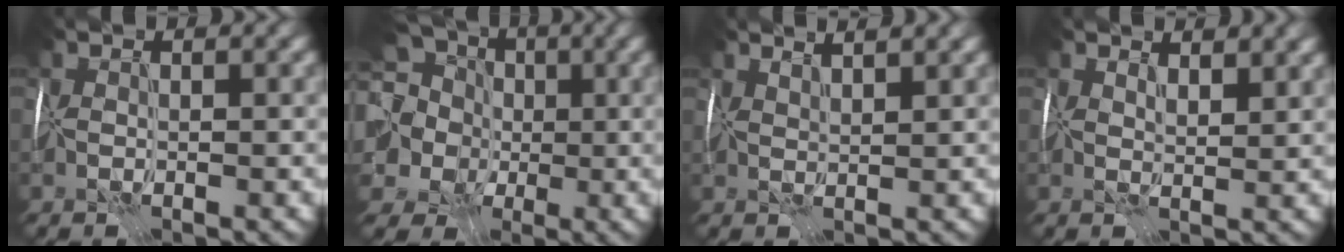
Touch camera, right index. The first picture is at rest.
{"total": 14.1, "force": [1.6, 12.0, 7.3], "torque": [-0.180, 0.022, -0.015]}
{"total": 2.6, "force": [2.2, 0.3, 1.4], "torque": [-0.009, 0.009, 0.019]}
{"total": 2.4, "force": [2.0, 0.6, 1.3], "torque": [-0.020, -0.001, 0.029]}